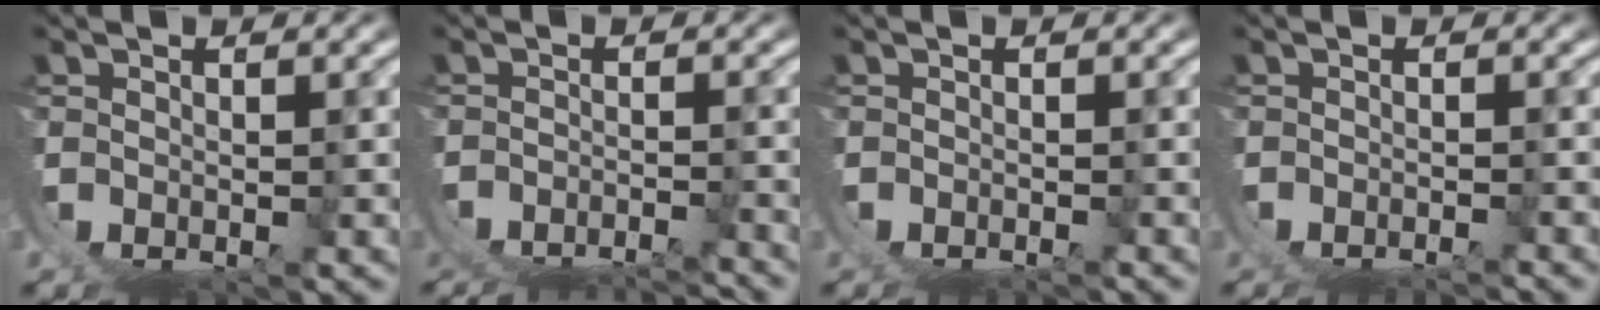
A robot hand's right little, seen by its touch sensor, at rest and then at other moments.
{"total": 8.0, "force": [-6.9, 2.7, 2.9], "torque": [-0.046, -0.030, -0.096]}
{"total": 2.2, "force": [-2.0, 0.9, 0.4], "torque": [-0.010, -0.007, -0.028]}
{"total": 4.1, "force": [-3.6, 1.6, 1.1], "torque": [-0.023, -0.008, -0.053]}